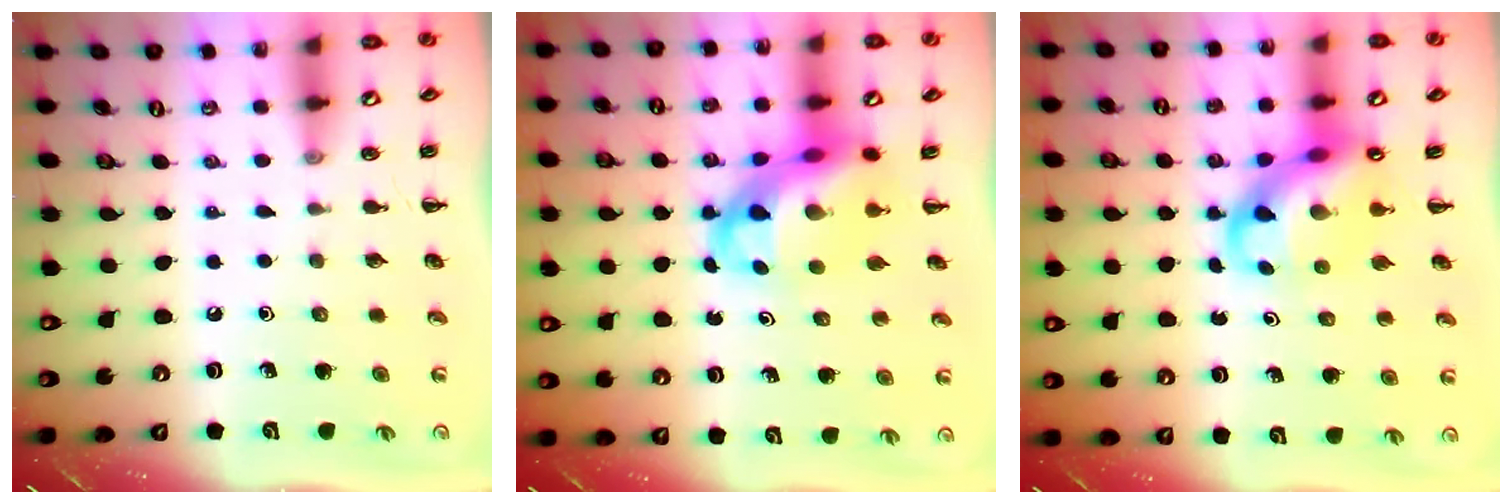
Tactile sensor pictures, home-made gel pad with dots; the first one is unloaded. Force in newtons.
{"total": 10.3, "press": 9.9, "slide": 2.8}
{"total": 9.9, "press": 9.5, "slide": 2.7}